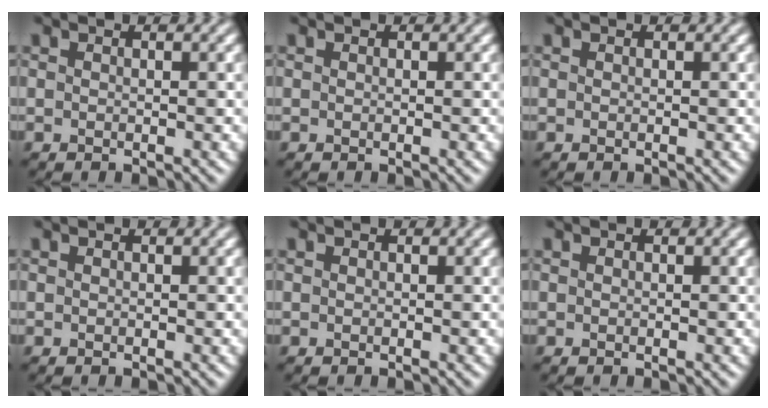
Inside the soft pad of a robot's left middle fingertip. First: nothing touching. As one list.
[{"total": 0.0}, {"total": 0.0}, {"total": 0.0}, {"total": 0.0}, {"total": 0.0}]